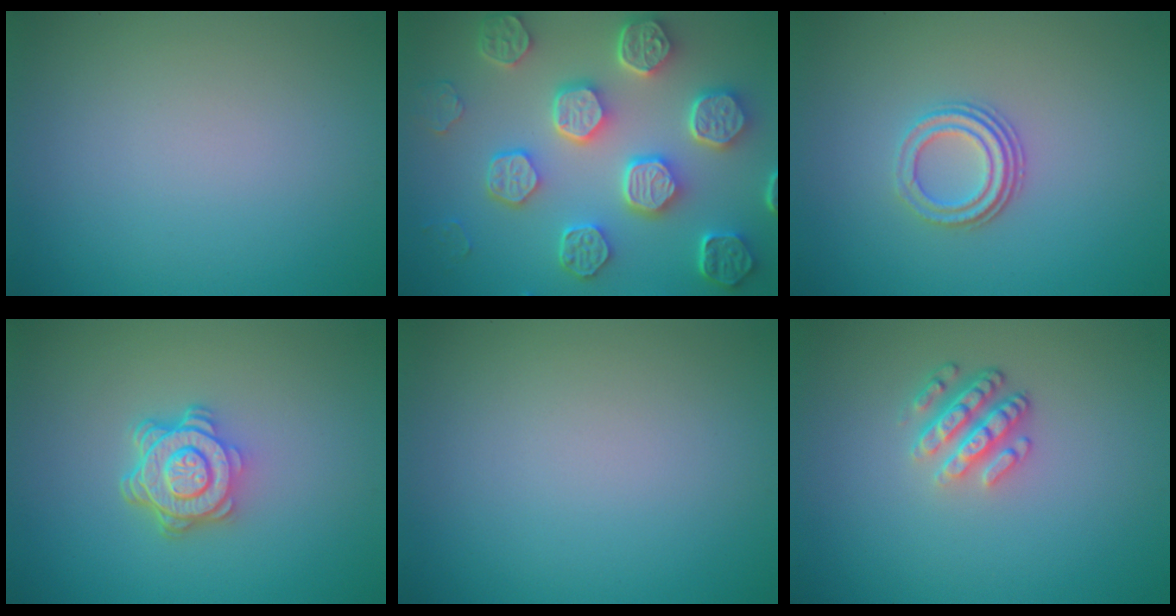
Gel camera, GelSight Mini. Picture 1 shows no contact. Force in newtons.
{"total": 8.5, "press": 6.5, "slide": 5.5}
{"total": 3.0, "press": 2.3, "slide": 1.9}
{"total": 4.7, "press": 3.5, "slide": 3.1}
{"total": 0.0}
{"total": 3.5, "press": 2.7, "slide": 2.2}